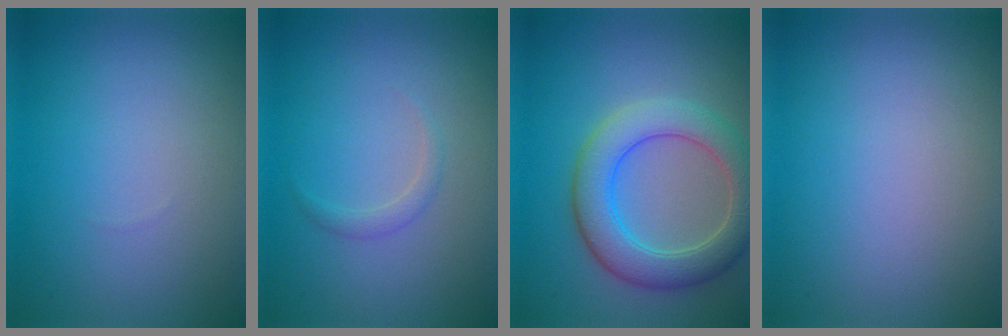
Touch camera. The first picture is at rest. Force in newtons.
{"total": 0.9, "press": 0.9, "slide": 0.0}
{"total": 5.7, "press": 5.7, "slide": 0.5}
{"total": 0.0}